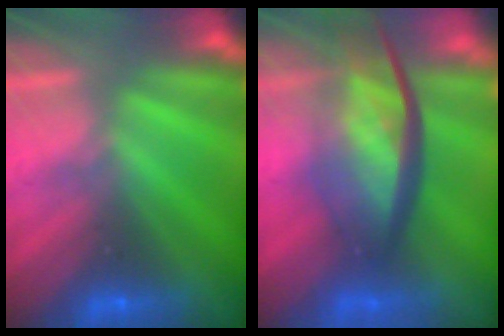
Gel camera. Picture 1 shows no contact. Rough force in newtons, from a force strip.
{"total": 7.5}